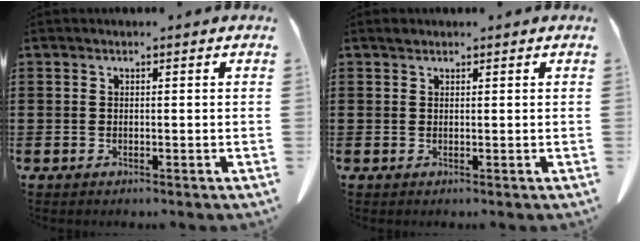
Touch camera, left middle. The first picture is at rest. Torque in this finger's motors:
{"motor_torque": [0.02, 0.00, 0.00, 0.00]}